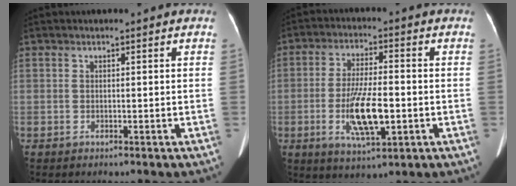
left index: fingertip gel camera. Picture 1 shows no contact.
{"total": 9.8, "force": [-2.3, 2.4, 9.2], "torque": [-0.177, -0.007, -0.038]}